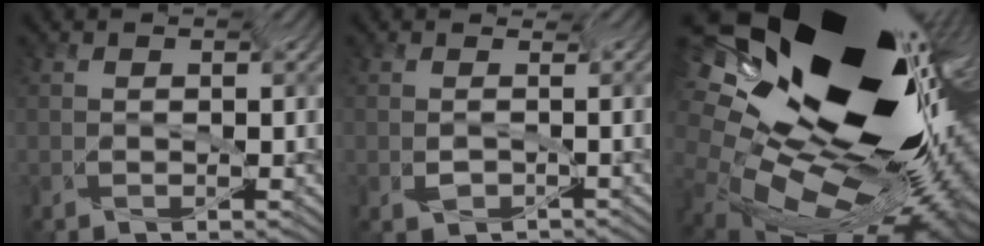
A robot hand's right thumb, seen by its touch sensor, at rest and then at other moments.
{"total": 0.5, "force": [-0.4, 0.1, -0.3], "torque": [-0.002, 0.002, -0.003]}
{"total": 16.8, "force": [1.5, 11.0, 12.6], "torque": [-0.259, -0.005, 0.002]}